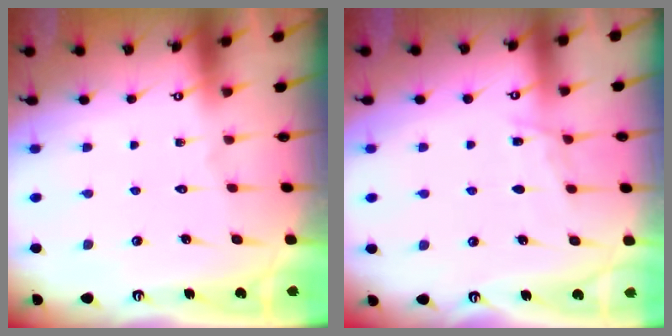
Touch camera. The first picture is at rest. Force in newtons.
{"total": 5.6, "press": 5.5, "slide": 0.6}